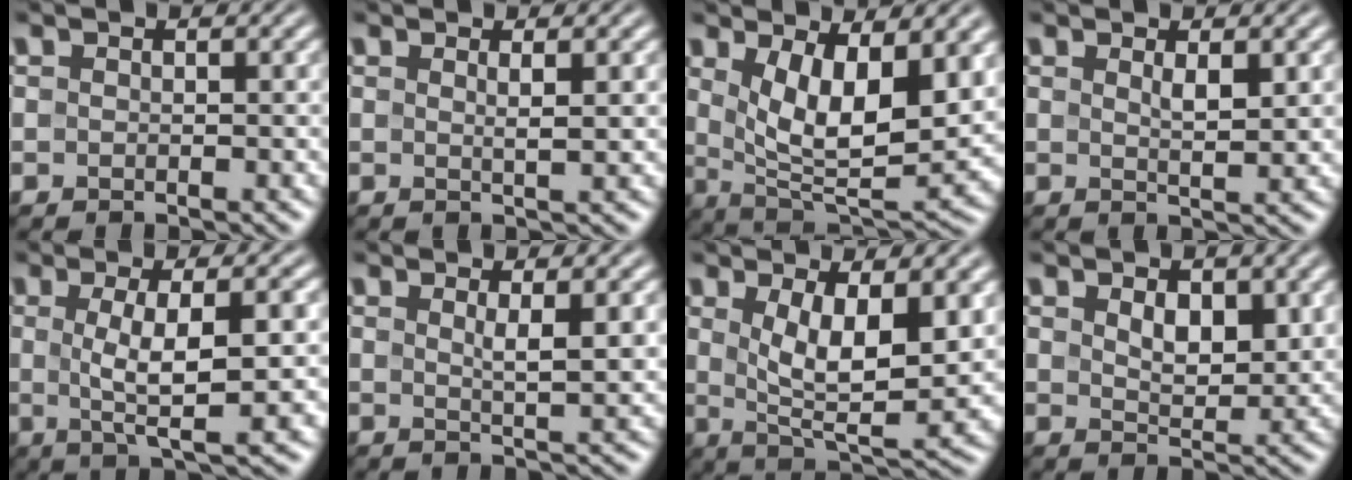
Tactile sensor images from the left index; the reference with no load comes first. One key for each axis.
{"total": 1.4, "fx": 0.6, "fy": 0.3, "fz": 1.3, "tx": -0.017, "ty": 0.000, "tz": 0.004}
{"total": 9.1, "fx": 2.4, "fy": 3.8, "fz": 7.9, "tx": -0.145, "ty": -0.019, "tz": 0.047}
{"total": 1.8, "fx": 0.8, "fy": 0.4, "fz": 1.6, "tx": -0.029, "ty": -0.003, "tz": 0.015}
{"total": 6.0, "fx": 0.0, "fy": 1.3, "fz": 5.8, "tx": -0.098, "ty": 0.000, "tz": 0.001}
{"total": 2.4, "fx": 0.8, "fy": 0.4, "fz": 2.3, "tx": -0.035, "ty": -0.002, "tz": 0.012}
{"total": 7.6, "fx": 1.7, "fy": 2.8, "fz": 6.8, "tx": -0.129, "ty": -0.014, "tz": 0.035}
{"total": 3.2, "fx": 1.3, "fy": 1.8, "fz": 2.3, "tx": -0.042, "ty": -0.006, "tz": 0.027}